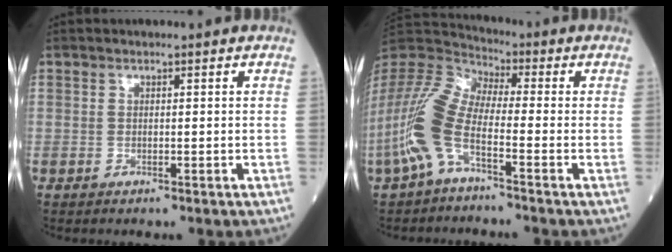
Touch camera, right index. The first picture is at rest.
{"total": 11.0, "force": [-4.3, 3.3, 9.5], "torque": [-0.235, 0.012, -0.095]}